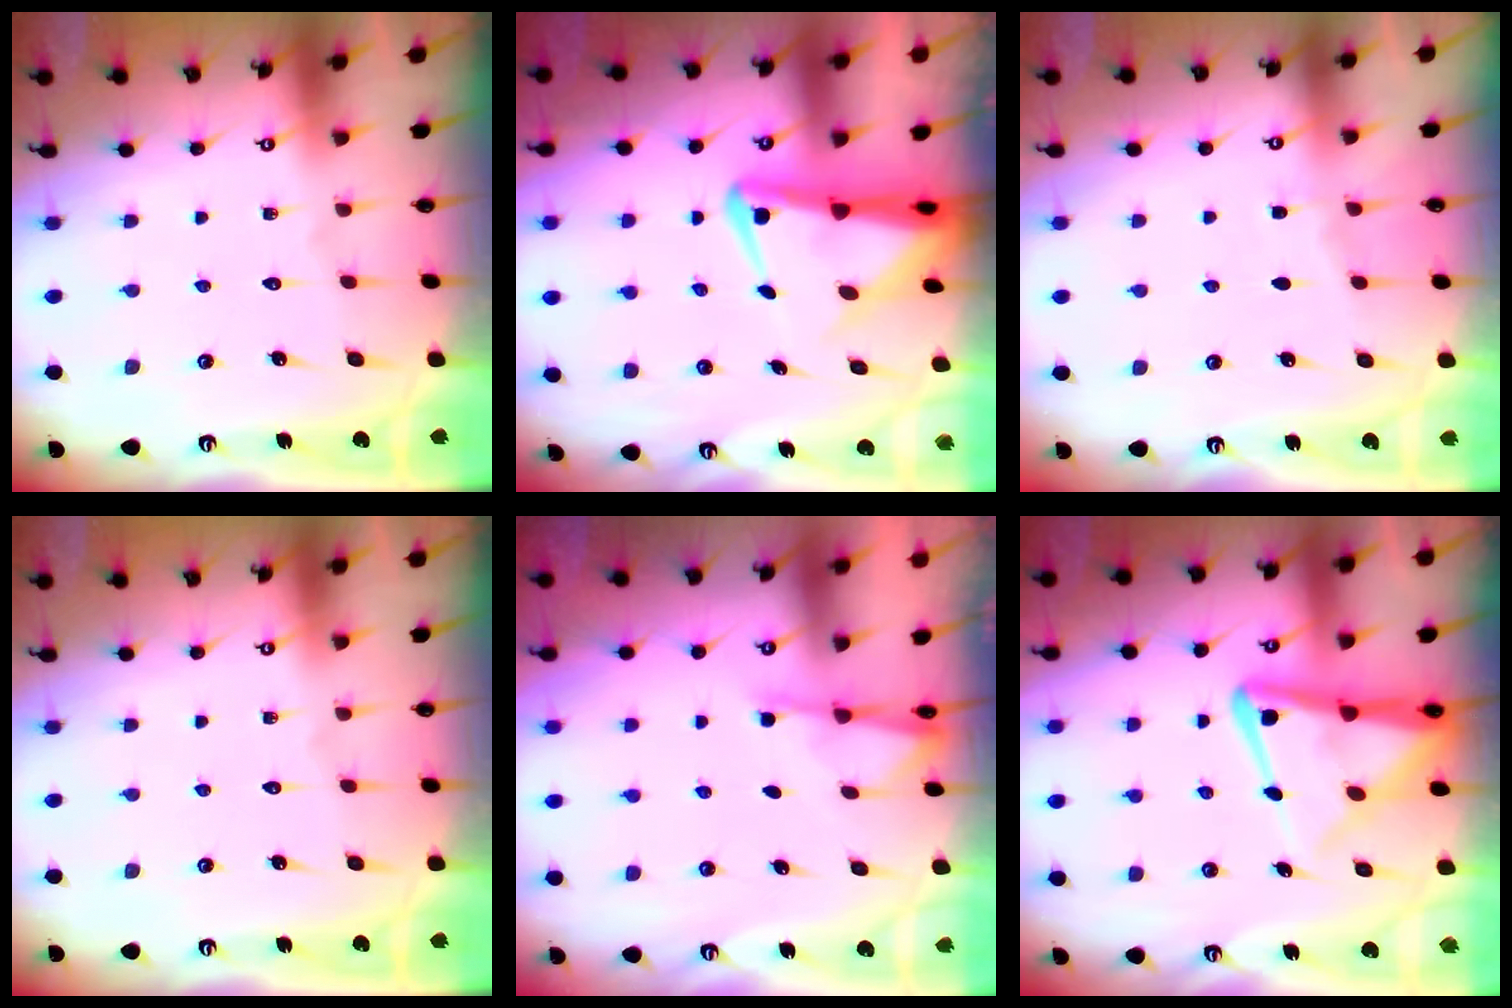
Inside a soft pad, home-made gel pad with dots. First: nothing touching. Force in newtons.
{"total": 5.7, "press": 5.7, "slide": 0.8}
{"total": 2.7, "press": 2.7, "slide": 0.4}
{"total": 0.0}
{"total": 1.8, "press": 1.7, "slide": 0.4}
{"total": 11.5, "press": 11.4, "slide": 1.2}